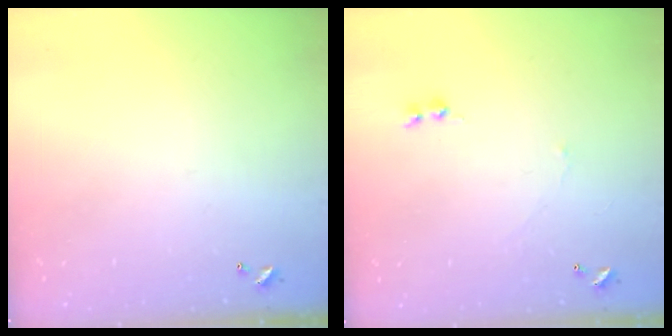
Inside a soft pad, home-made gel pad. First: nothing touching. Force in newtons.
{"total": 1.5, "press": 1.5, "slide": 0.5}